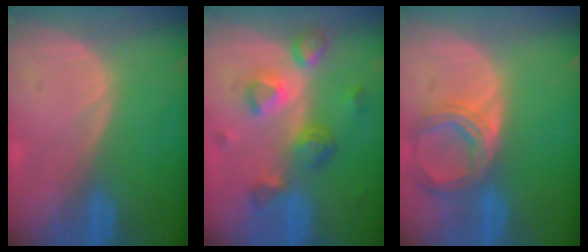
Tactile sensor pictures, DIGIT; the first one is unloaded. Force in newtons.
{"total": 7.9, "press": 7.0, "slide": 3.6}
{"total": 6.9, "press": 6.3, "slide": 2.6}